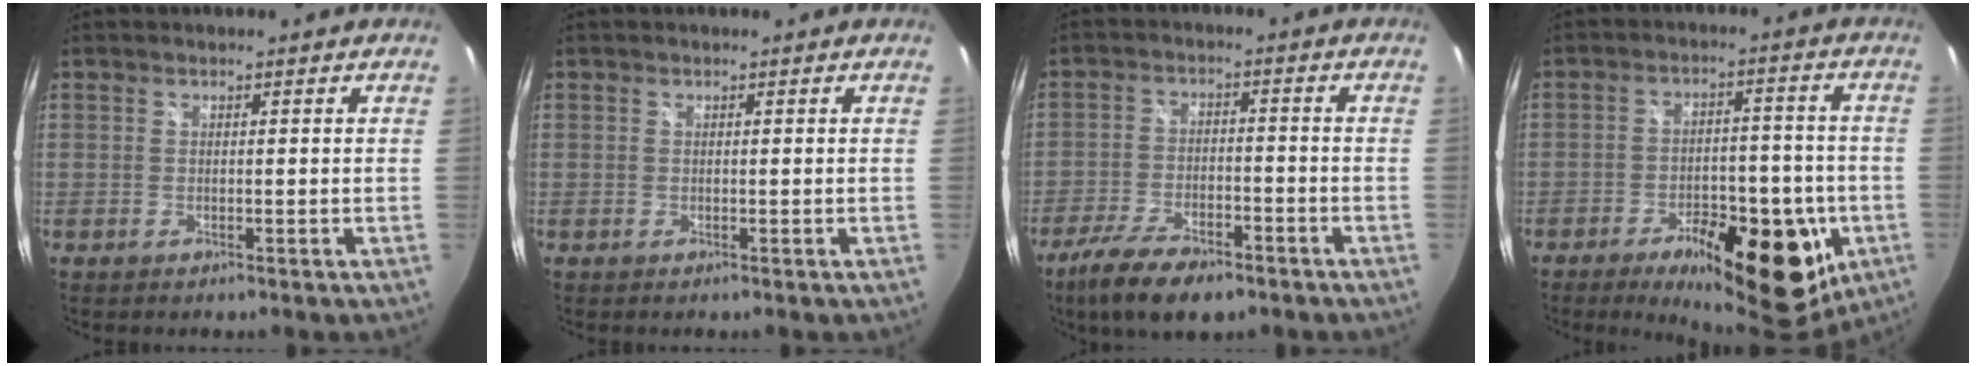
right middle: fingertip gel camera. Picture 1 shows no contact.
{"total": 0.0}
{"total": 12.7, "force": [-9.0, 4.6, 7.8], "torque": [-0.177, -0.031, -0.157]}
{"total": 20.3, "force": [-9.9, 9.2, 15.1], "torque": [-0.234, -0.014, -0.123]}